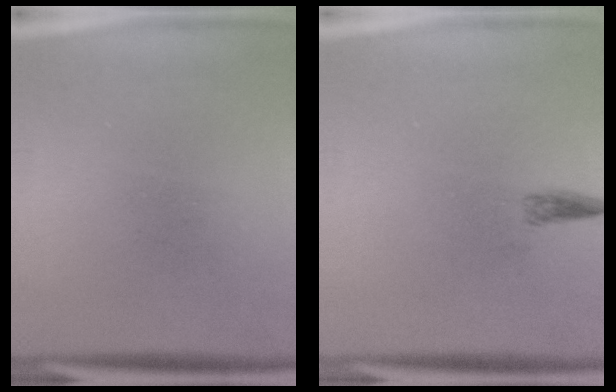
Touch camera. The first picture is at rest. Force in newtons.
{"total": 1.2}